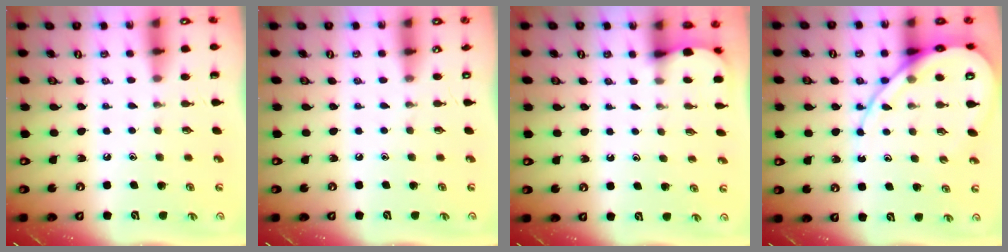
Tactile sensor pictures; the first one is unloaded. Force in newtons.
{"total": 0.0}
{"total": 2.6, "press": 2.6, "slide": 0.3}
{"total": 13.7, "press": 13.6, "slide": 1.4}